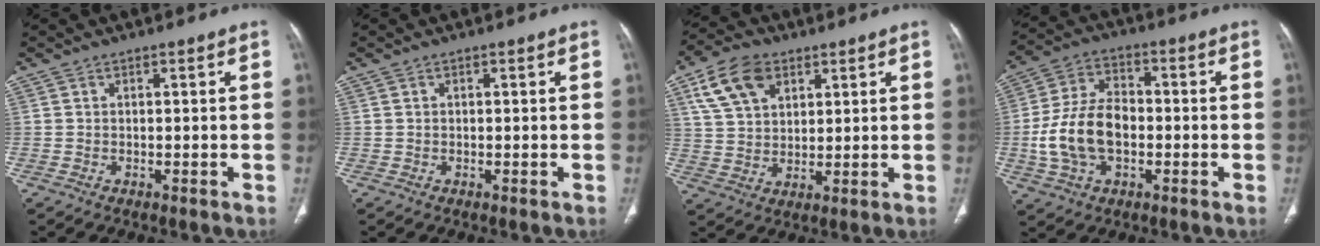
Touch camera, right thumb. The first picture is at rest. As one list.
[{"total": 0.0}, {"total": 11.2, "force": [5.4, 7.1, 6.7], "torque": [-0.110, -0.007, 0.104]}, {"total": 13.5, "force": [-2.1, 8.6, 10.2], "torque": [-0.197, 0.025, -0.040]}]